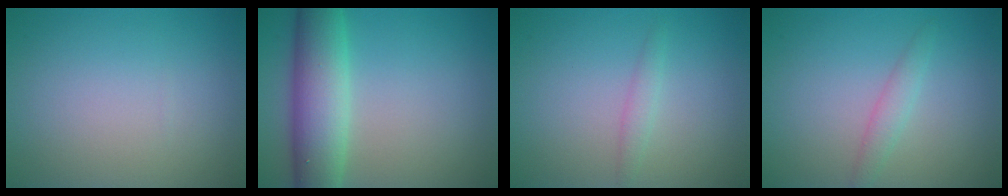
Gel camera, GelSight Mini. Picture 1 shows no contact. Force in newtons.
{"total": 7.2, "press": 7.2, "slide": 0.4}
{"total": 1.2, "press": 1.2, "slide": 0.1}
{"total": 1.6, "press": 1.6, "slide": 0.0}